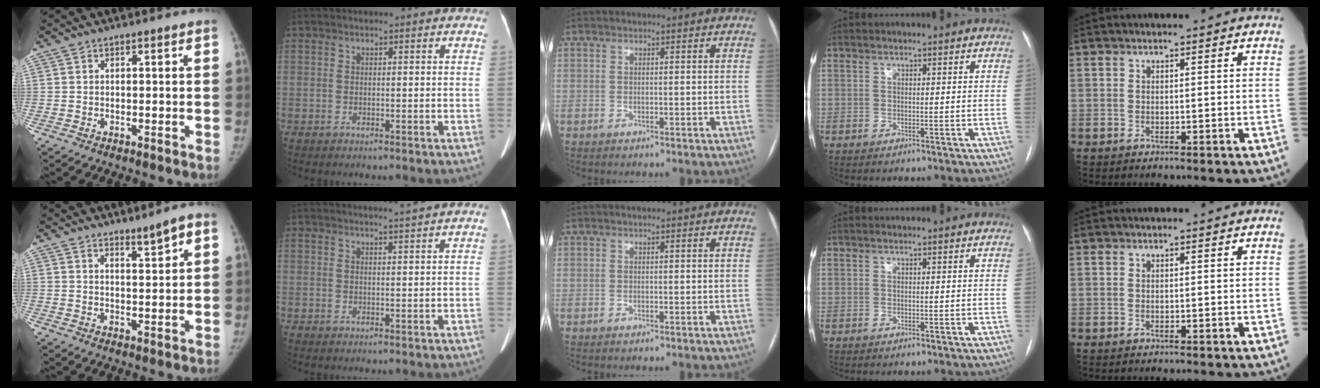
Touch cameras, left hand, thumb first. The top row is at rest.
{"thumb": {"total": 3.7, "force": [2.5, 0.5, 2.7], "torque": [-0.036, -0.021, 0.042]}, "index": {"total": 3.0, "force": [2.6, -1.0, 1.1], "torque": [-0.012, -0.003, 0.038]}}